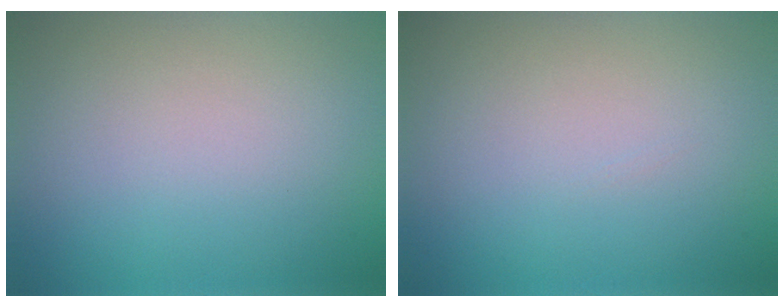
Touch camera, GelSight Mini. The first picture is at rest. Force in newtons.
{"total": 0.0}